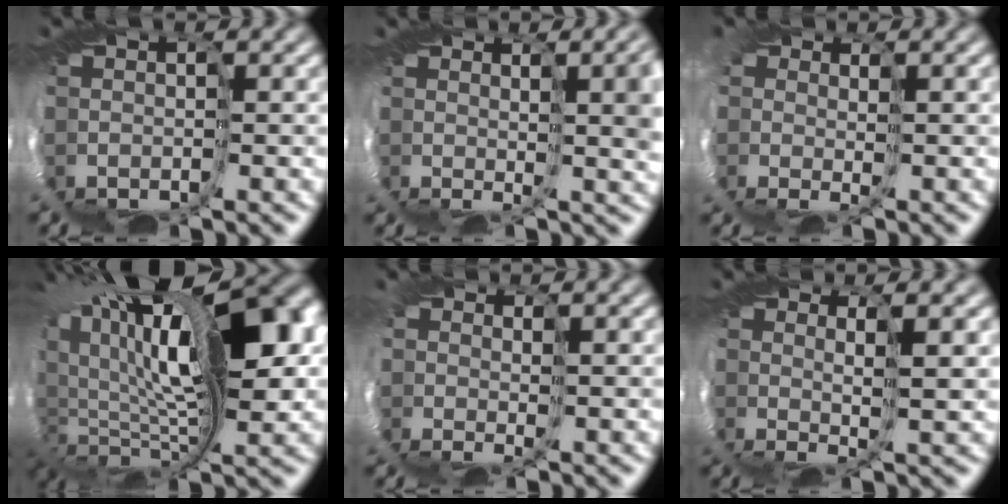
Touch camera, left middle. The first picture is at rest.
{"total": 5.9, "force": [1.6, 1.6, 5.4], "torque": [-0.073, 0.006, 0.027]}
{"total": 4.3, "force": [0.5, 3.2, 2.8], "torque": [-0.037, 0.001, 0.000]}
{"total": 16.0, "force": [5.8, 7.9, 12.6], "torque": [-0.231, 0.008, 0.109]}
{"total": 1.0, "force": [0.6, 0.5, 0.6], "torque": [-0.017, 0.001, 0.008]}
{"total": 2.0, "force": [1.2, -0.7, 1.4], "torque": [-0.025, 0.002, 0.021]}